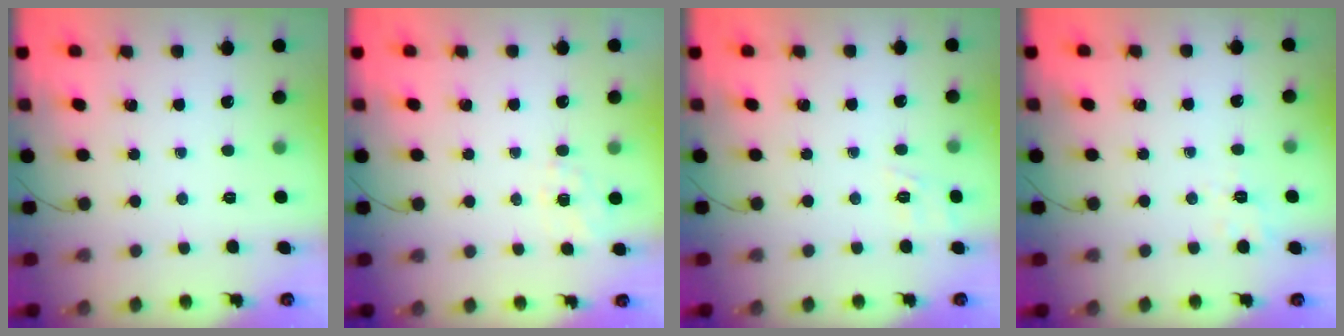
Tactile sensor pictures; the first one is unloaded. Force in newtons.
{"total": 5.7, "press": 5.4, "slide": 1.7}
{"total": 2.8, "press": 2.2, "slide": 1.7}
{"total": 5.0, "press": 4.5, "slide": 2.2}